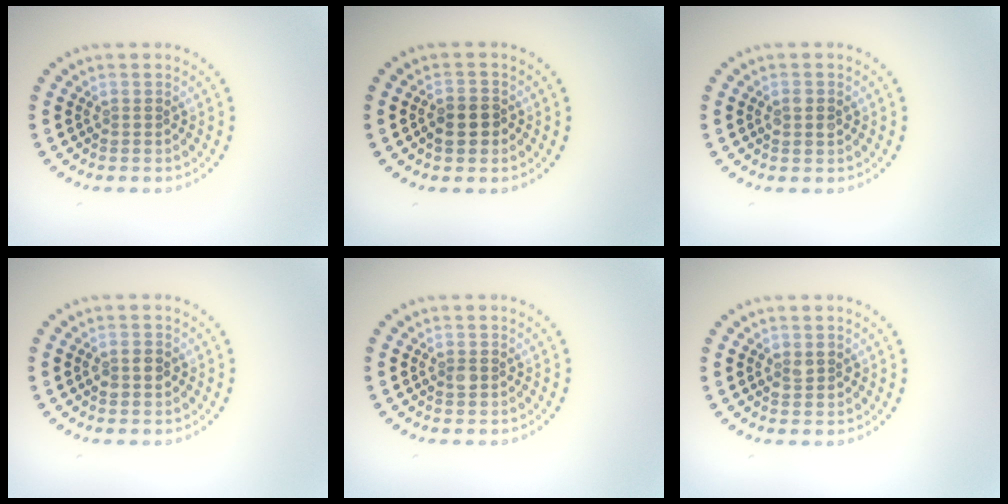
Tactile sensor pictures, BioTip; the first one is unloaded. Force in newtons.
{"total": 2.6, "press": 2.4, "slide": 0.7}
{"total": 1.0, "press": 1.0, "slide": 0.2}
{"total": 1.5, "press": 1.4, "slide": 0.5}
{"total": 1.0, "press": 1.0, "slide": 0.2}
{"total": 1.4, "press": 1.4, "slide": 0.0}